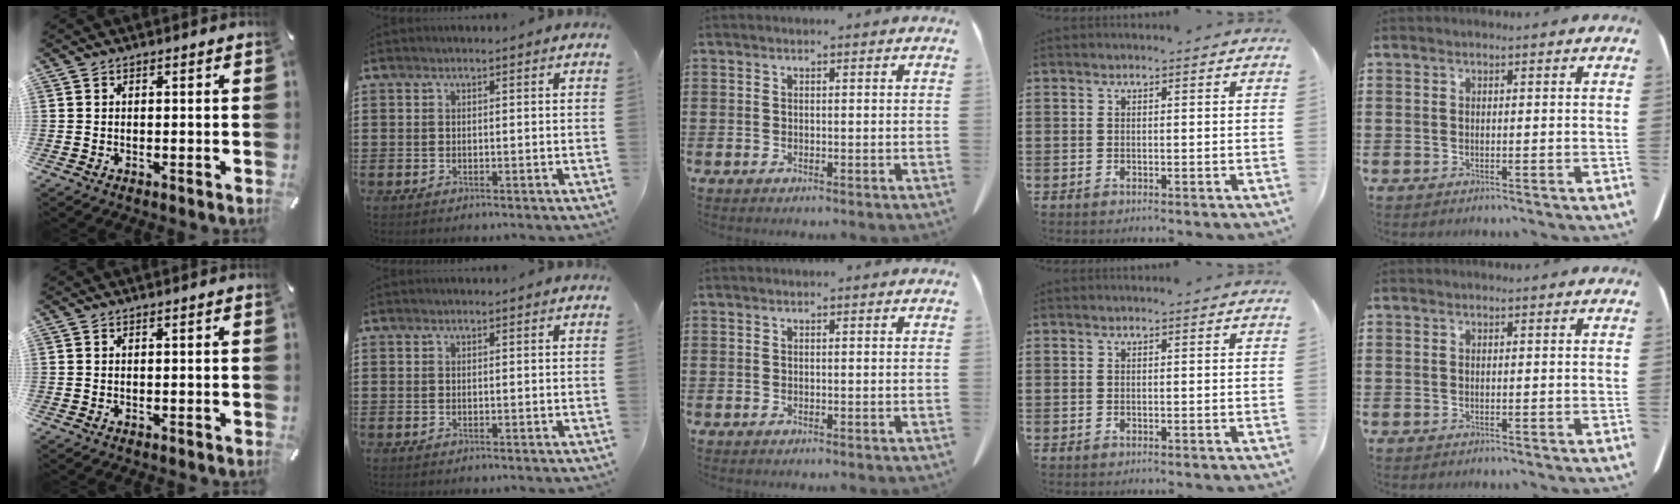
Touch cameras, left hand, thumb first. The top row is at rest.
{}